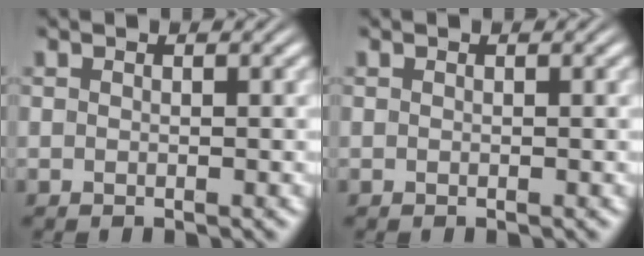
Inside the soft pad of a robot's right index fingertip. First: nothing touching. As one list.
[{"total": 0.0}]